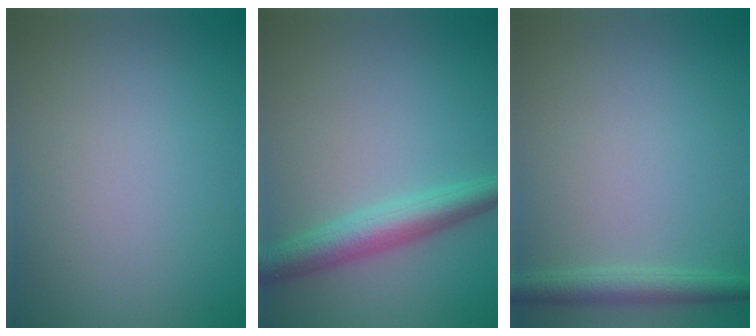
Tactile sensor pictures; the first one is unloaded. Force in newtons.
{"total": 4.1, "press": 4.1, "slide": 0.0}
{"total": 2.3, "press": 2.3, "slide": 0.1}